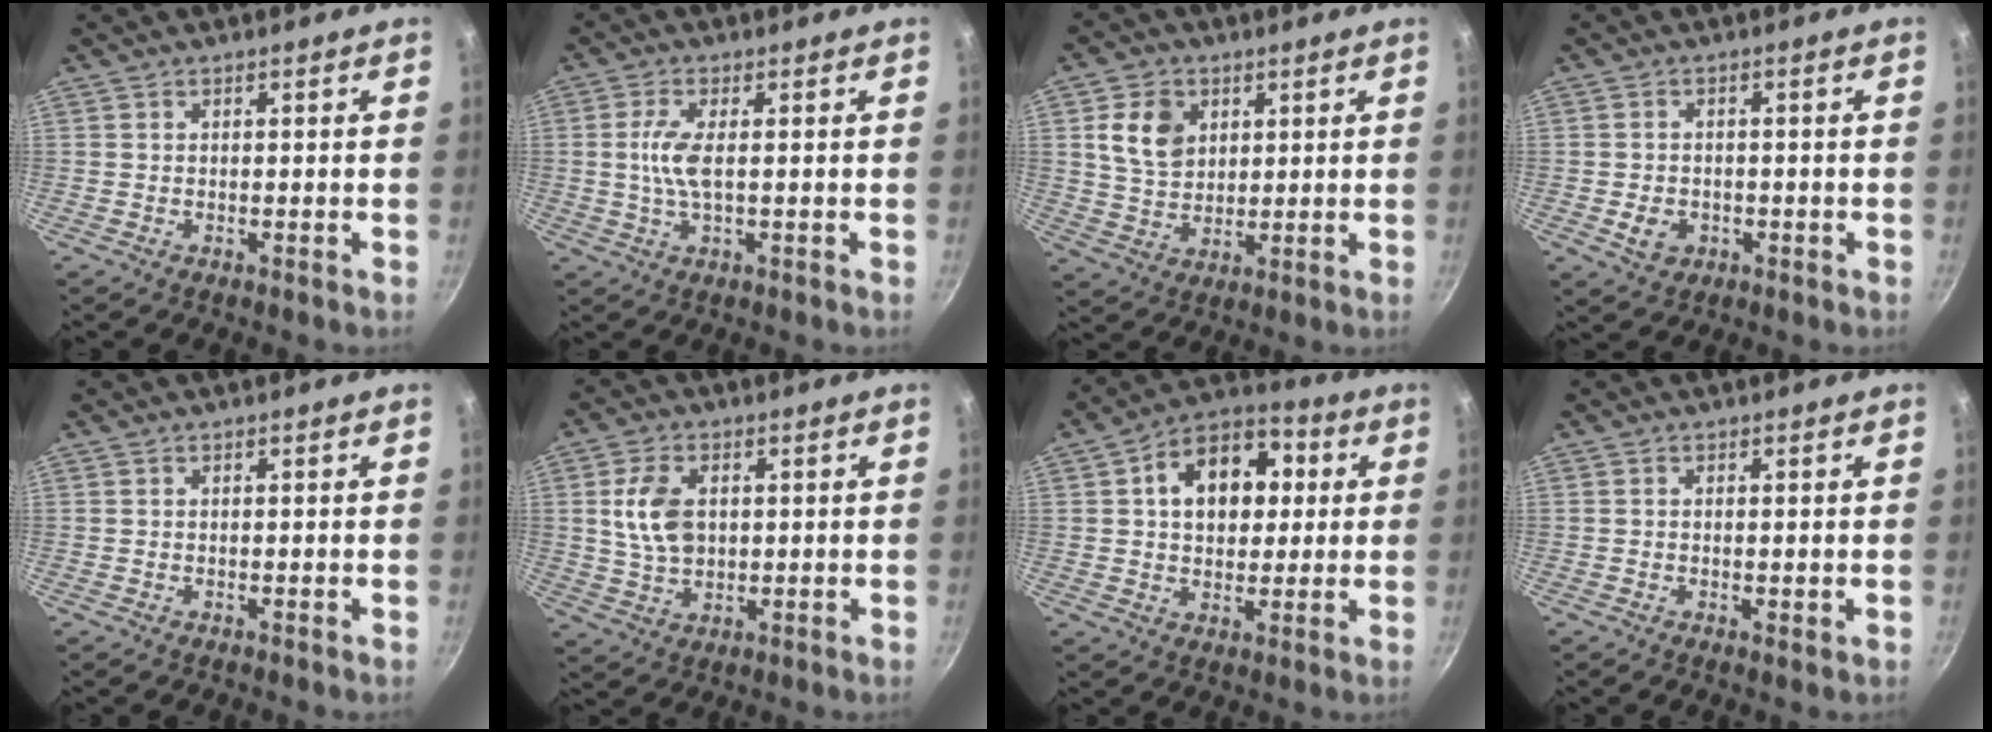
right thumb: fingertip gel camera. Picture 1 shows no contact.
{"total": 5.5, "force": [0.3, 1.8, 5.2], "torque": [-0.119, 0.002, 0.004]}
{"total": 9.0, "force": [2.9, 6.9, 5.1], "torque": [-0.068, -0.009, 0.055]}
{"total": 4.5, "force": [-1.2, 3.5, 2.4], "torque": [-0.033, 0.009, -0.012]}
{"total": 0.0}
{"total": 8.9, "force": [1.5, 5.8, 6.6], "torque": [-0.113, -0.003, 0.029]}
{"total": 15.0, "force": [3.2, 10.5, 10.2], "torque": [-0.118, 0.019, 0.035]}
{"total": 1.2, "force": [-0.1, 0.4, 1.1], "torque": [-0.017, -0.003, -0.002]}